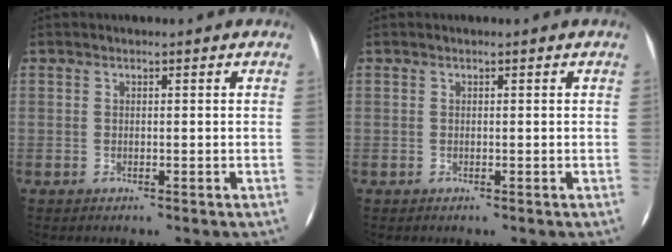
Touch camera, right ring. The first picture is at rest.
{"total": 0.0}